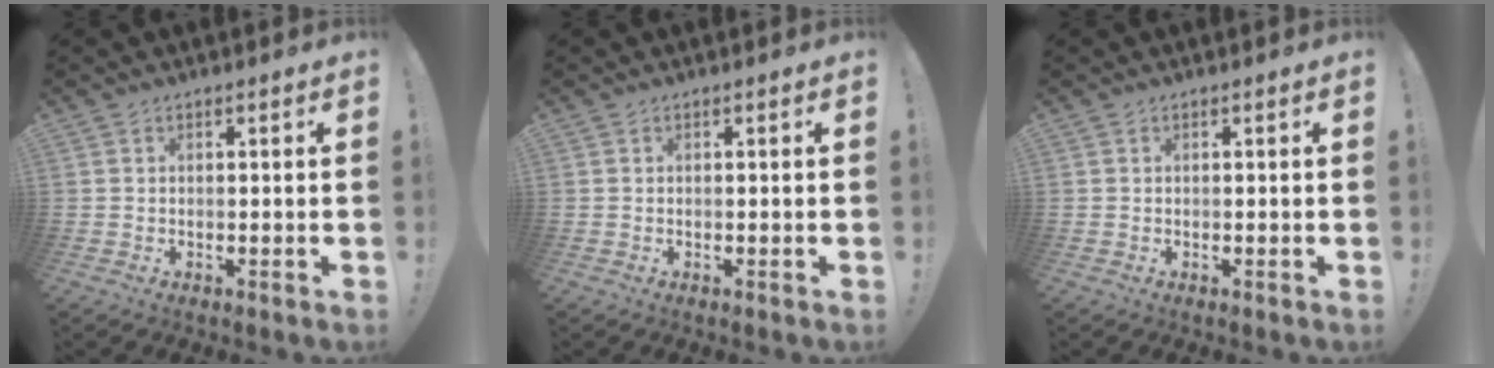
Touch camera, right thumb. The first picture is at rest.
{"total": 0.0}
{"total": 0.0}